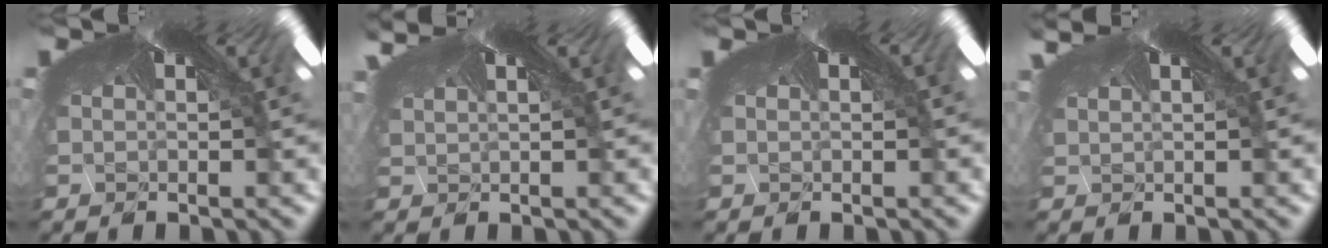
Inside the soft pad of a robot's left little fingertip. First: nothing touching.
{"total": 0.7, "force": [0.6, 0.1, 0.1], "torque": [-0.014, -0.002, 0.008]}
{"total": 0.0}
{"total": 0.6, "force": [0.5, 0.0, -0.2], "torque": [-0.003, -0.003, 0.006]}